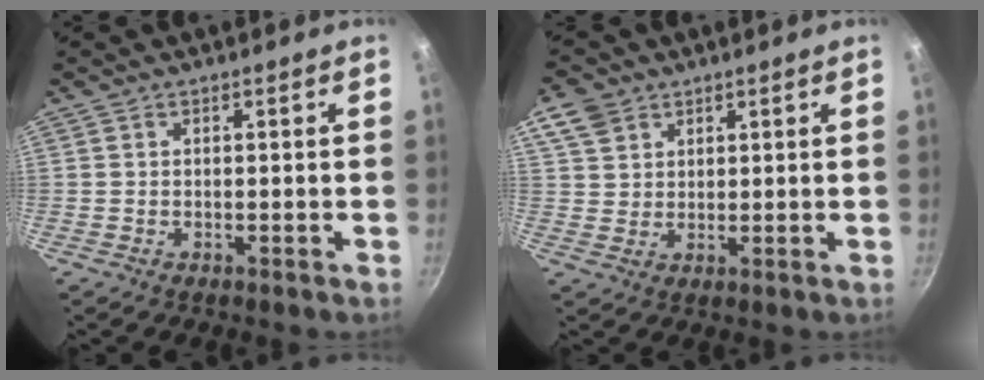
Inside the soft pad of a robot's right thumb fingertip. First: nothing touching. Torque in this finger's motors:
{"motor_torque": [-1.31, 1.90, -0.09, 0.32, 0.20]}